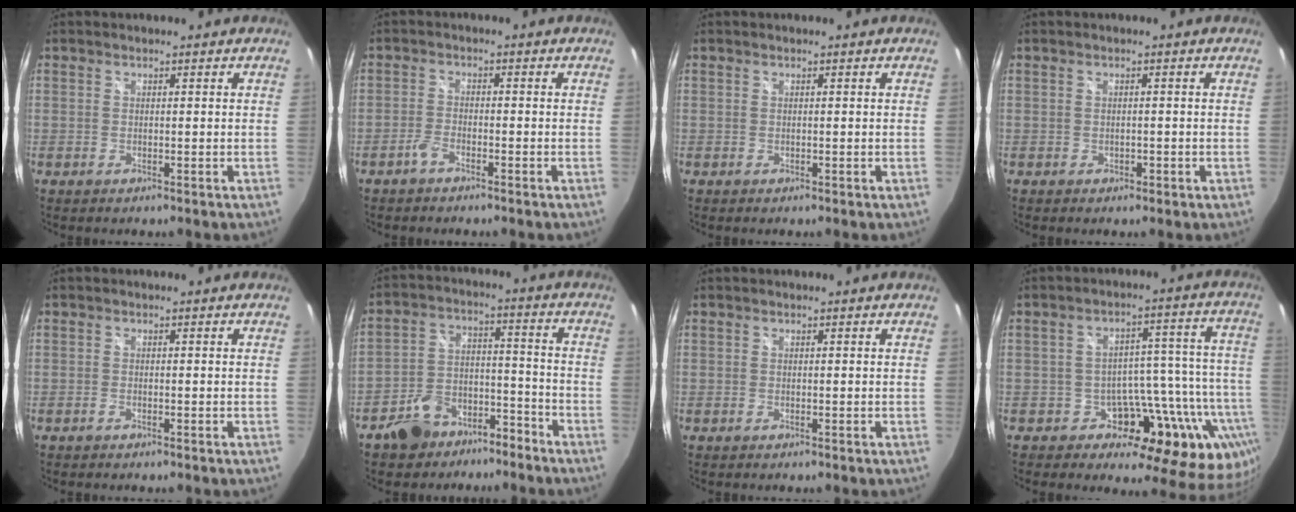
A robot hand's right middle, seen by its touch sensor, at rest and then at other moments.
{"total": 2.6, "force": [-2.1, 0.9, 1.4], "torque": [-0.044, 0.003, -0.045]}
{"total": 0.0}
{"total": 0.6, "force": [-0.1, 0.6, 0.2], "torque": [-0.001, -0.001, 0.000]}
{"total": 0.7, "force": [-0.6, 0.3, 0.3], "torque": [-0.007, -0.003, -0.013]}
{"total": 11.2, "force": [-8.0, 6.4, 4.4], "torque": [-0.091, 0.037, -0.114]}
{"total": 0.0}
{"total": 17.4, "force": [-8.4, 11.2, 10.3], "torque": [-0.116, 0.022, -0.110]}